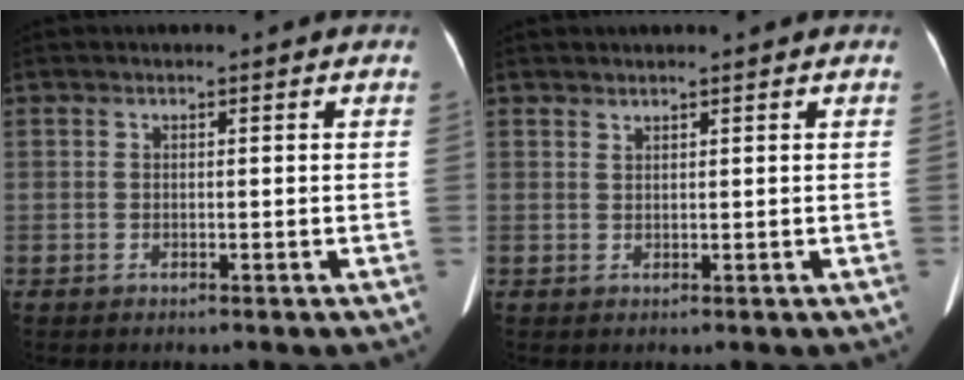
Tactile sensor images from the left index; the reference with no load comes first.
{"total": 1.0, "force": [1.0, 0.0, 0.3], "torque": [-0.005, 0.006, 0.023]}